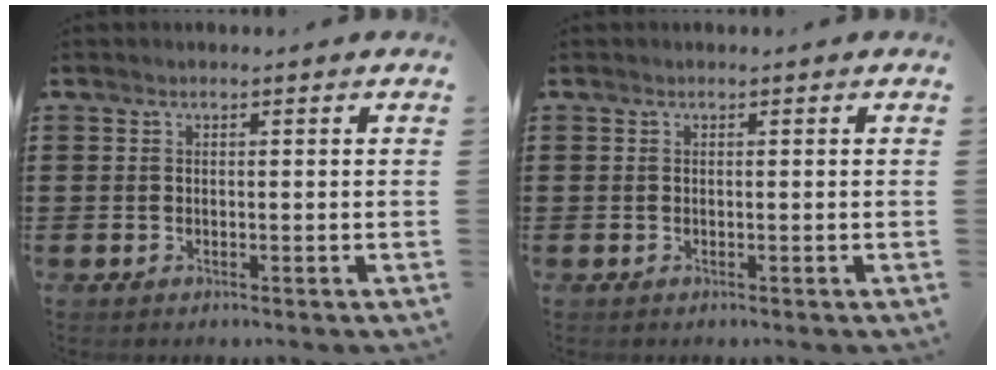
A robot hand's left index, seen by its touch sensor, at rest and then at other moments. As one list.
[{"total": 0.0}]